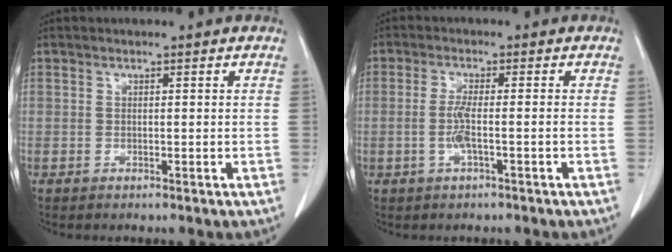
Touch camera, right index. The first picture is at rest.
{"total": 3.3, "force": [-0.8, 0.1, 3.2], "torque": [-0.070, -0.003, -0.018]}